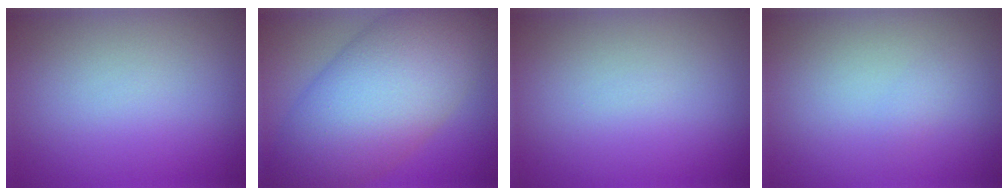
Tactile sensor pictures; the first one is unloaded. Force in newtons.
{"total": 13.0, "press": 13.0, "slide": 0.2}
{"total": 0.0}
{"total": 0.6, "press": 0.6, "slide": 0.1}